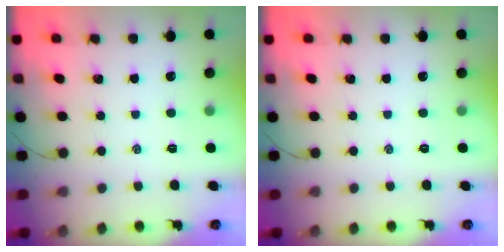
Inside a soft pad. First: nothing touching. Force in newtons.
{"total": 0.0}